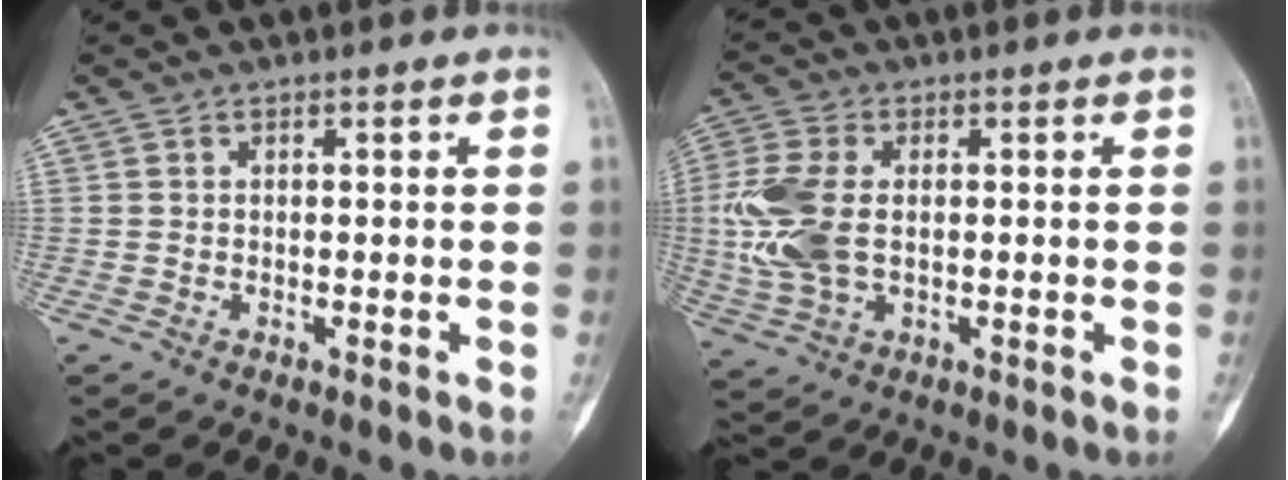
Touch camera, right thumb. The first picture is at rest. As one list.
[{"total": 11.1, "force": [0.2, 6.7, 8.9], "torque": [-0.217, 0.003, 0.008]}]